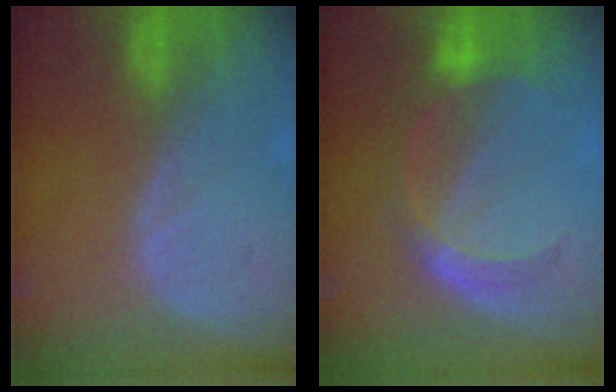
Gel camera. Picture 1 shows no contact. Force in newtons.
{"total": 5.7, "press": 5.4, "slide": 1.9}